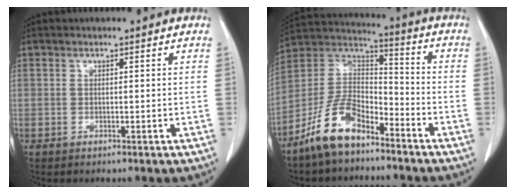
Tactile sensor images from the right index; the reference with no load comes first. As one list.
[{"total": 11.8, "force": [-8.3, 5.2, 6.6], "torque": [-0.140, 0.021, -0.164]}]